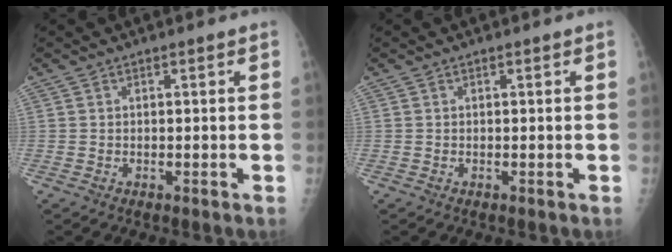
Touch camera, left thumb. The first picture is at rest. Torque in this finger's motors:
{"motor_torque": [0.03, 0.04, -0.02, -0.02, 0.00]}